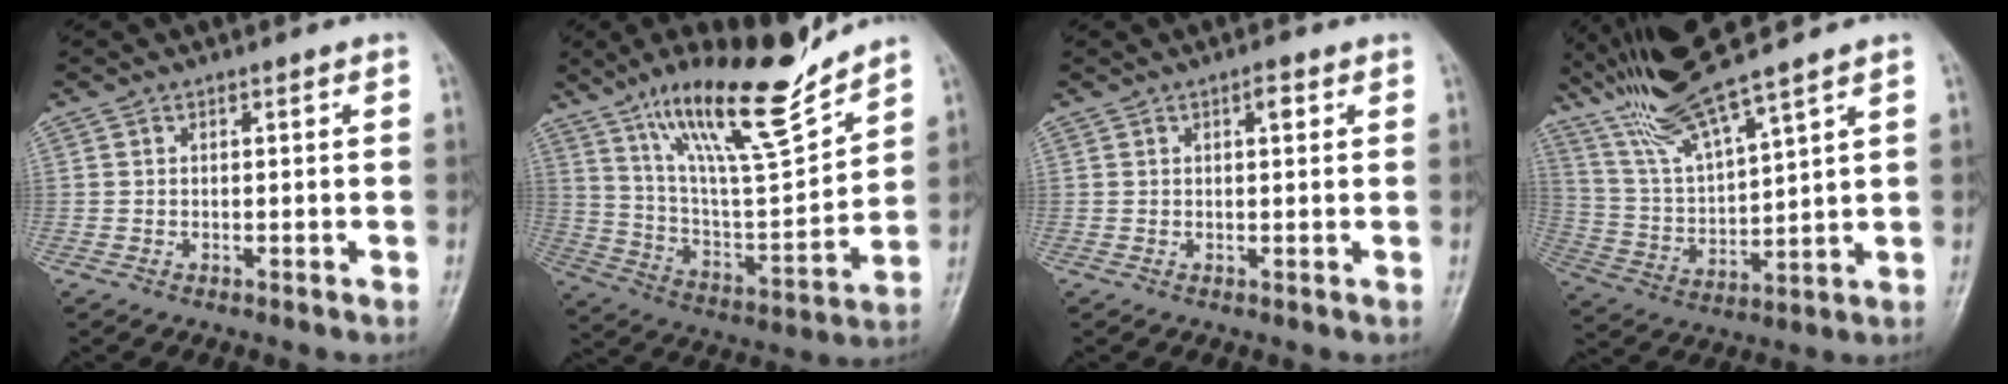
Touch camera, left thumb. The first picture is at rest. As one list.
[{"total": 21.1, "force": [15.5, 4.5, 13.7], "torque": [-0.198, -0.081, 0.274]}, {"total": 1.8, "force": [0.9, 0.7, 1.4], "torque": [-0.018, -0.001, 0.011]}, {"total": 14.6, "force": [11.5, 1.3, 8.9], "torque": [-0.168, -0.047, 0.230]}]